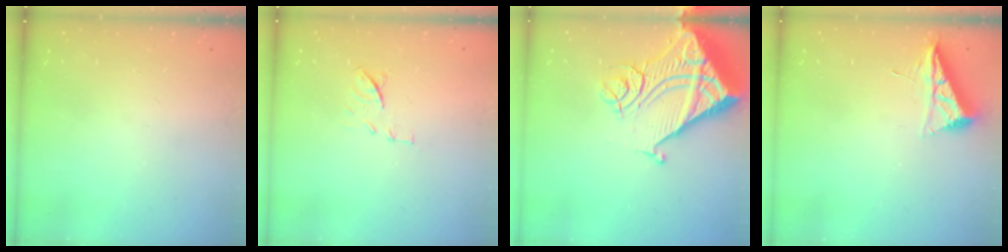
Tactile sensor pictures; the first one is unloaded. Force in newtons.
{"total": 8.6, "press": 8.5, "slide": 1.1}
{"total": 20.9, "press": 20.7, "slide": 2.6}
{"total": 6.8, "press": 6.8, "slide": 0.9}